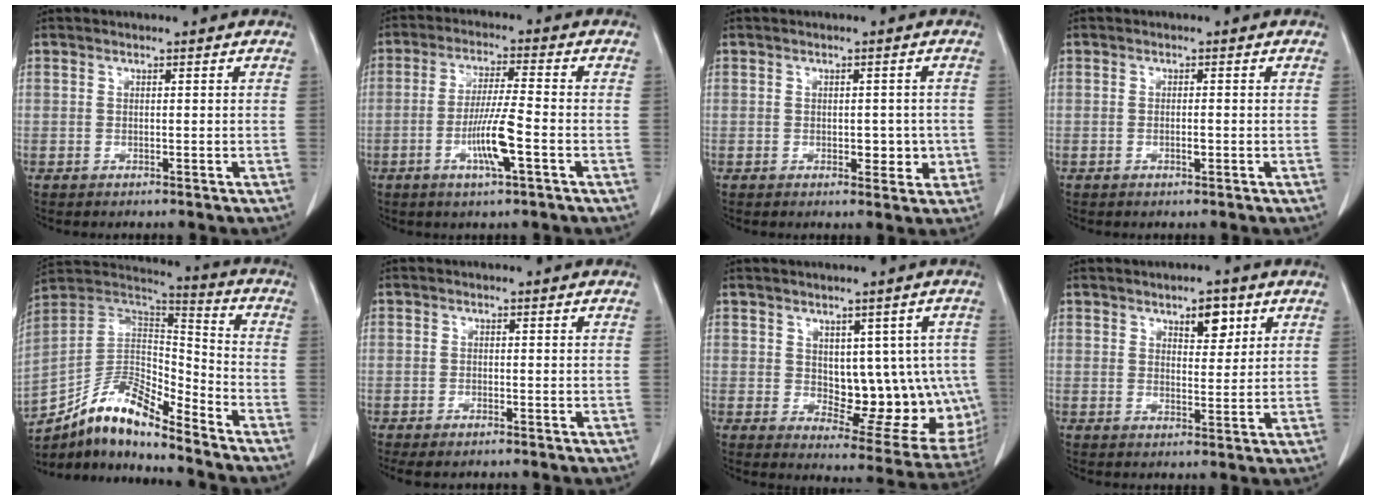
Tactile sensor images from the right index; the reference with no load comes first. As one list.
[{"total": 7.7, "force": [-2.6, 0.0, 7.3], "torque": [-0.136, -0.006, -0.047]}, {"total": 3.4, "force": [-0.5, 2.0, 2.6], "torque": [-0.023, 0.002, 0.003]}, {"total": 1.1, "force": [-0.2, 0.3, 1.0], "torque": [-0.019, 0.002, -0.001]}, {"total": 13.8, "force": [-11.3, 3.1, 7.3], "torque": [-0.124, 0.033, -0.207]}, {"total": 2.3, "force": [-1.8, 0.5, 1.3], "torque": [-0.018, -0.005, -0.025]}, {"total": 13.4, "force": [0.8, 7.5, 11.1], "torque": [-0.119, 0.006, 0.037]}, {"total": 4.2, "force": [2.4, 1.9, 2.9], "torque": [-0.041, -0.001, 0.036]}]